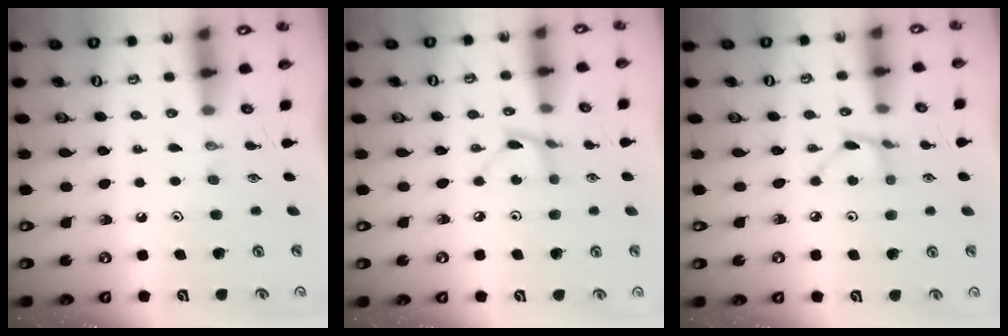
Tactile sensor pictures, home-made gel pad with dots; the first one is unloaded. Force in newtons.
{"total": 2.6, "press": 2.6, "slide": 0.3}
{"total": 3.7, "press": 3.7, "slide": 0.4}